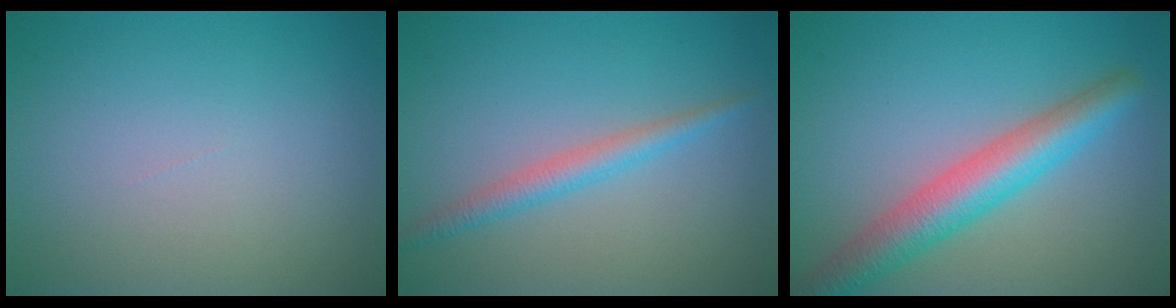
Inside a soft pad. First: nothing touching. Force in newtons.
{"total": 2.3, "press": 2.3, "slide": 0.1}
{"total": 5.6, "press": 5.6, "slide": 0.3}